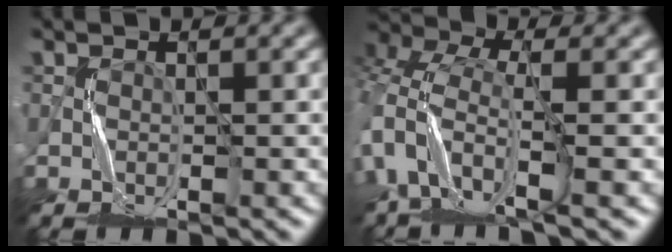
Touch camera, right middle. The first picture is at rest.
{"total": 7.4, "force": [-2.2, 4.3, 5.6], "torque": [-0.130, -0.015, -0.049]}